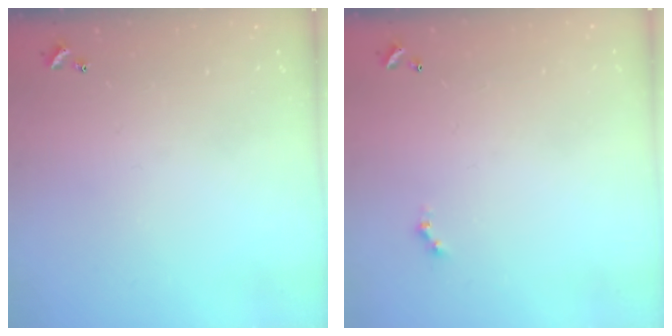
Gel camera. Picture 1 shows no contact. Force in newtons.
{"total": 0.0}